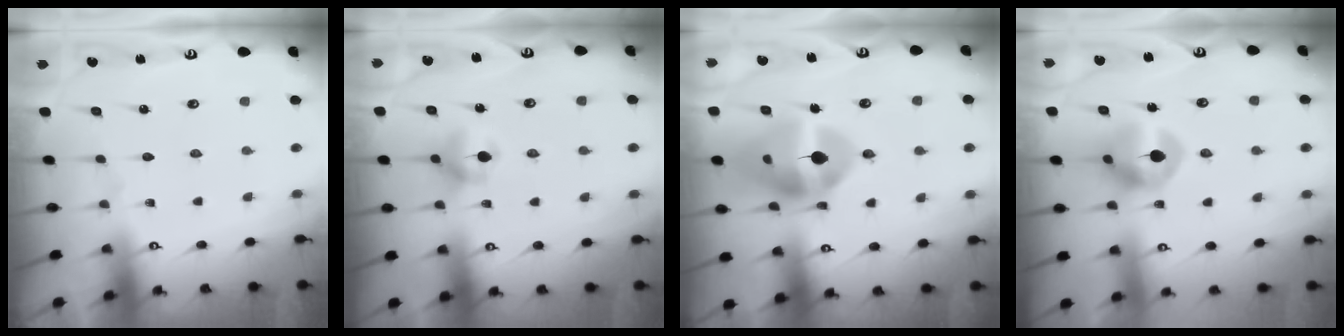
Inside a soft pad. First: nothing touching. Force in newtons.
{"total": 5.9, "press": 5.9, "slide": 0.6}
{"total": 16.5, "press": 16.4, "slide": 1.9}
{"total": 9.8, "press": 9.8, "slide": 0.1}